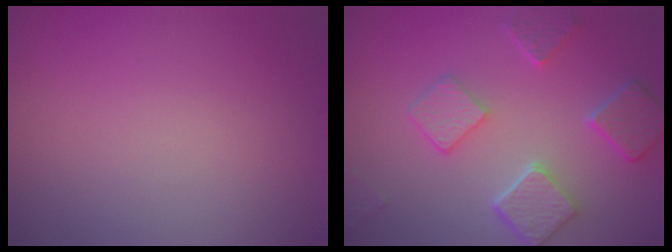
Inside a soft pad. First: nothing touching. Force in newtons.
{"total": 5.1, "press": 4.0, "slide": 3.2}